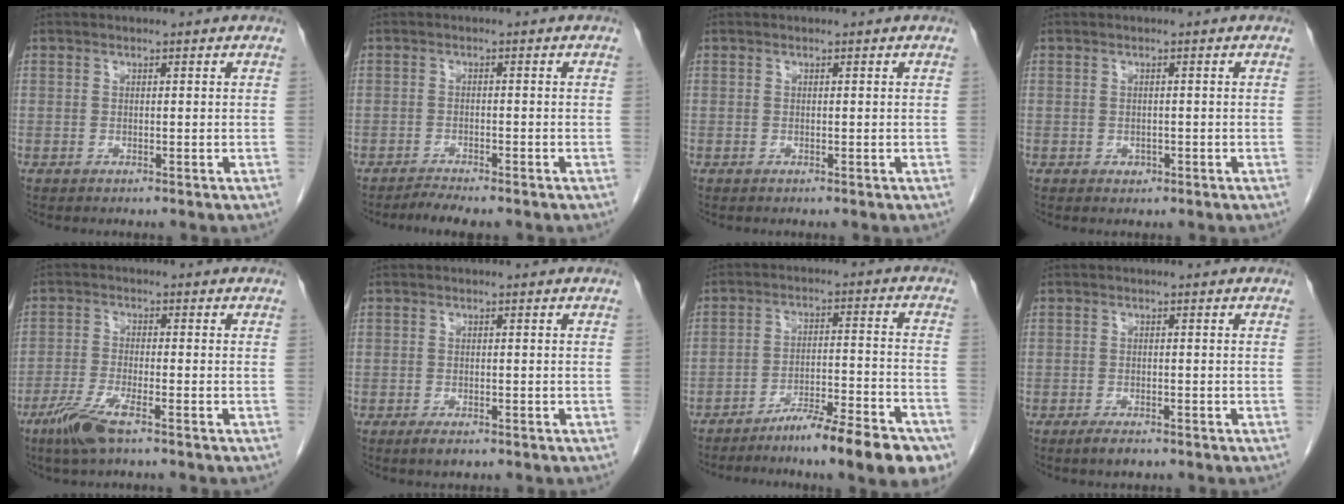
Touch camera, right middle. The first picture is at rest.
{"total": 3.2, "force": [-2.8, 0.0, 1.4], "torque": [-0.022, -0.007, -0.044]}
{"total": 0.0}
{"total": 0.8, "force": [-0.3, 0.6, 0.3], "torque": [-0.004, 0.001, -0.001]}
{"total": 5.7, "force": [-3.7, 0.7, 4.3], "torque": [-0.097, -0.011, -0.073]}
{"total": 1.9, "force": [-1.2, 0.7, 1.3], "torque": [-0.023, -0.003, -0.016]}
{"total": 13.8, "force": [-10.3, 1.0, 9.1], "torque": [-0.105, 0.009, -0.157]}
{"total": 2.2, "force": [-1.6, 0.7, 1.4], "torque": [-0.028, -0.004, -0.024]}